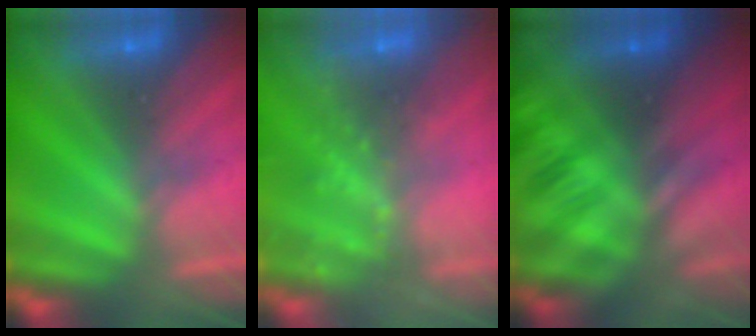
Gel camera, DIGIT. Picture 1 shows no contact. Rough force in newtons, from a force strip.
{"total": 6.5}
{"total": 2.9}